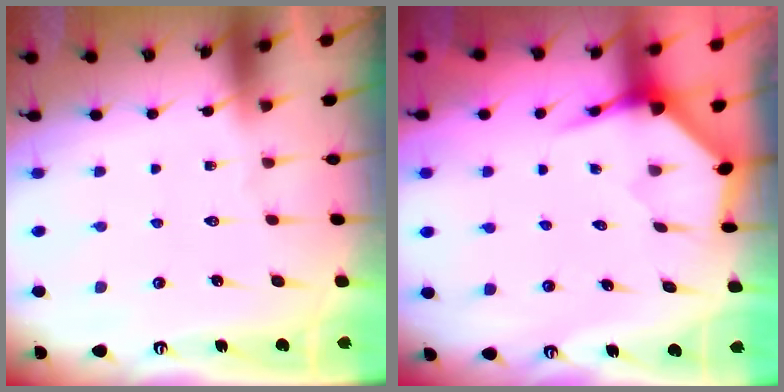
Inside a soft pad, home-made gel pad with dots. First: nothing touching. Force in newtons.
{"total": 3.9, "press": 3.9, "slide": 0.4}